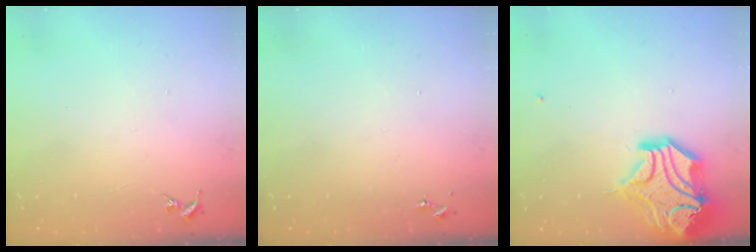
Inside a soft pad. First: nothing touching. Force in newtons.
{"total": 0.0}
{"total": 18.1, "press": 17.9, "slide": 2.5}